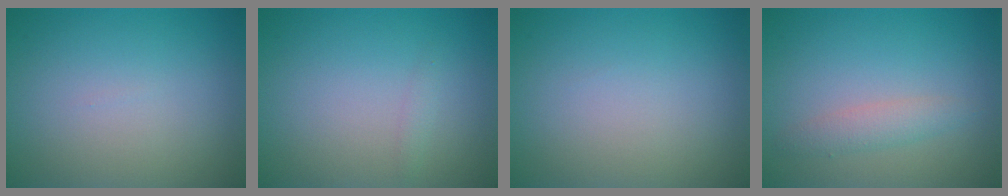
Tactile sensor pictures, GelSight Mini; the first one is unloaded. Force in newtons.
{"total": 0.6, "press": 0.6, "slide": 0.0}
{"total": 0.0}
{"total": 1.9, "press": 1.9, "slide": 0.1}